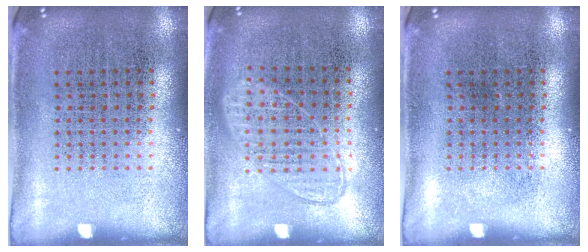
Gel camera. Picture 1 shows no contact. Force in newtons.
{"total": 0.9, "press": 0.9, "slide": 0.3}
{"total": 0.0}